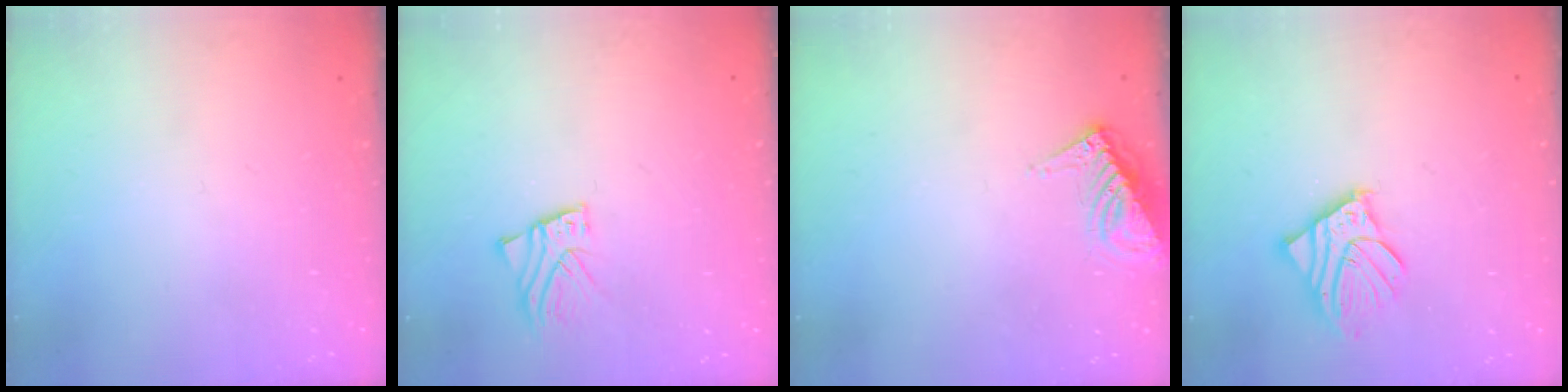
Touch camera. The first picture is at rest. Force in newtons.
{"total": 2.9, "press": 2.9, "slide": 0.1}
{"total": 9.0, "press": 8.9, "slide": 1.1}
{"total": 11.0, "press": 10.7, "slide": 2.2}